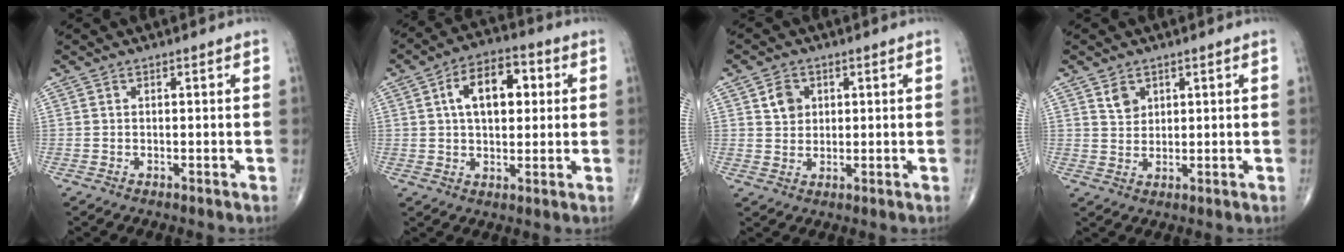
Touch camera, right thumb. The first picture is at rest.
{"total": 11.9, "force": [2.7, 6.9, 9.3], "torque": [-0.123, 0.015, 0.036]}
{"total": 5.8, "force": [1.0, 5.5, 1.7], "torque": [0.009, 0.006, 0.011]}
{"total": 3.2, "force": [1.8, 2.3, 1.3], "torque": [-0.010, -0.015, 0.037]}